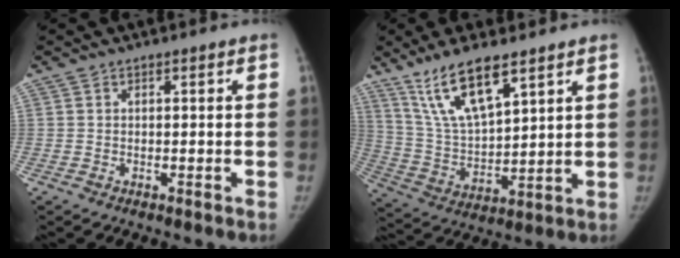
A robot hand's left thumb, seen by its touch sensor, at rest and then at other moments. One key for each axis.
{"total": 13.7, "fx": 8.9, "fy": 4.2, "fz": 9.6, "tx": -0.165, "ty": -0.039, "tz": 0.184}